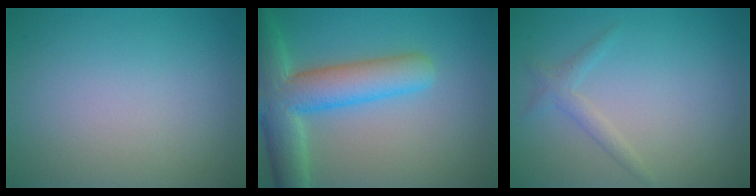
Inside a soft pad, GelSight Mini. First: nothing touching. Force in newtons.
{"total": 8.1, "press": 8.0, "slide": 0.7}
{"total": 1.4, "press": 1.4, "slide": 0.1}